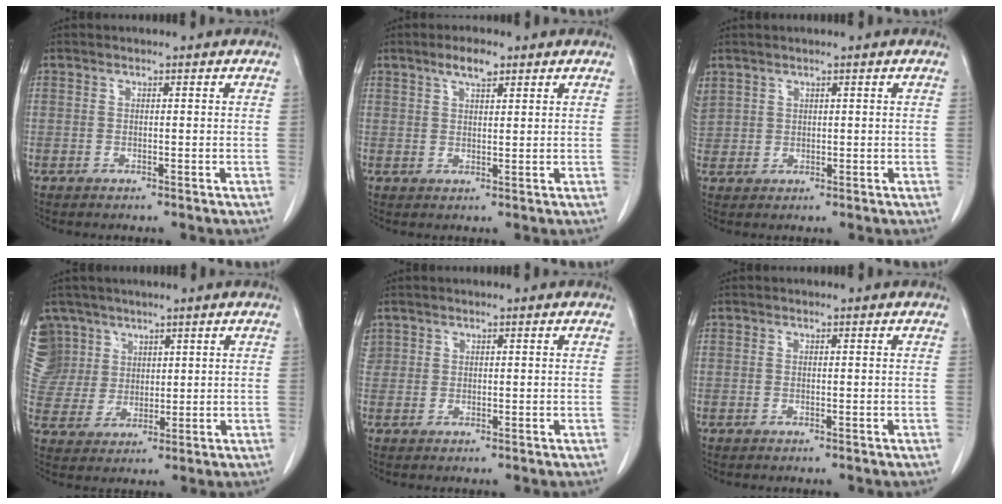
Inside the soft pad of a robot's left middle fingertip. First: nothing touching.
{"total": 3.6, "force": [2.4, 1.0, 2.5], "torque": [-0.047, 0.005, 0.044]}
{"total": 5.1, "force": [2.8, 4.0, 1.5], "torque": [-0.060, 0.018, 0.067]}
{"total": 12.6, "force": [7.7, 9.9, 1.3], "torque": [-0.061, 0.036, 0.172]}
{"total": 2.5, "force": [1.3, 2.0, 0.3], "torque": [-0.002, 0.014, 0.025]}
{"total": 0.0}